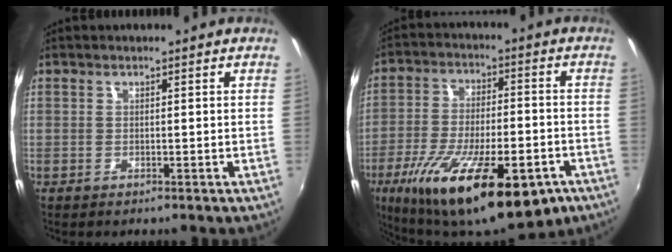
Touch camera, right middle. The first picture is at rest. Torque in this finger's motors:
{"motor_torque": [1.35, -0.79, 1.05, 0.21]}